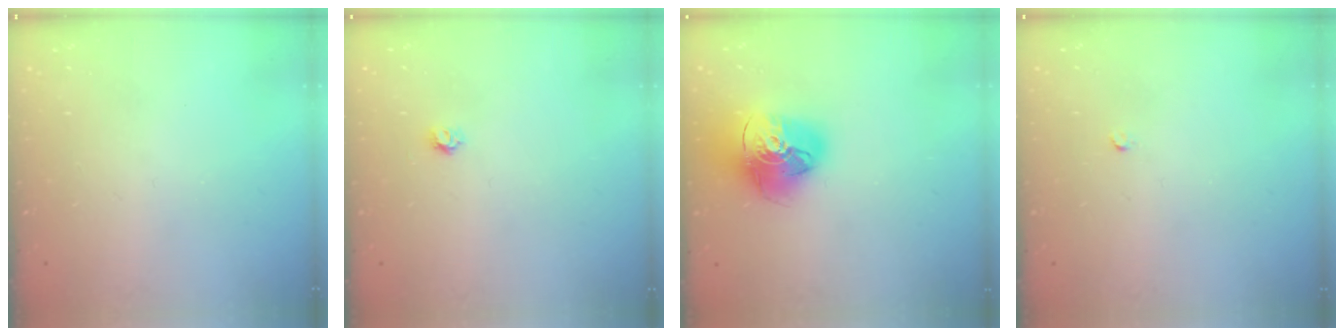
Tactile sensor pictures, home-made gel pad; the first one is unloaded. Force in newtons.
{"total": 3.2, "press": 3.2, "slide": 0.3}
{"total": 18.3, "press": 18.2, "slide": 2.0}
{"total": 2.0, "press": 2.0, "slide": 0.3}